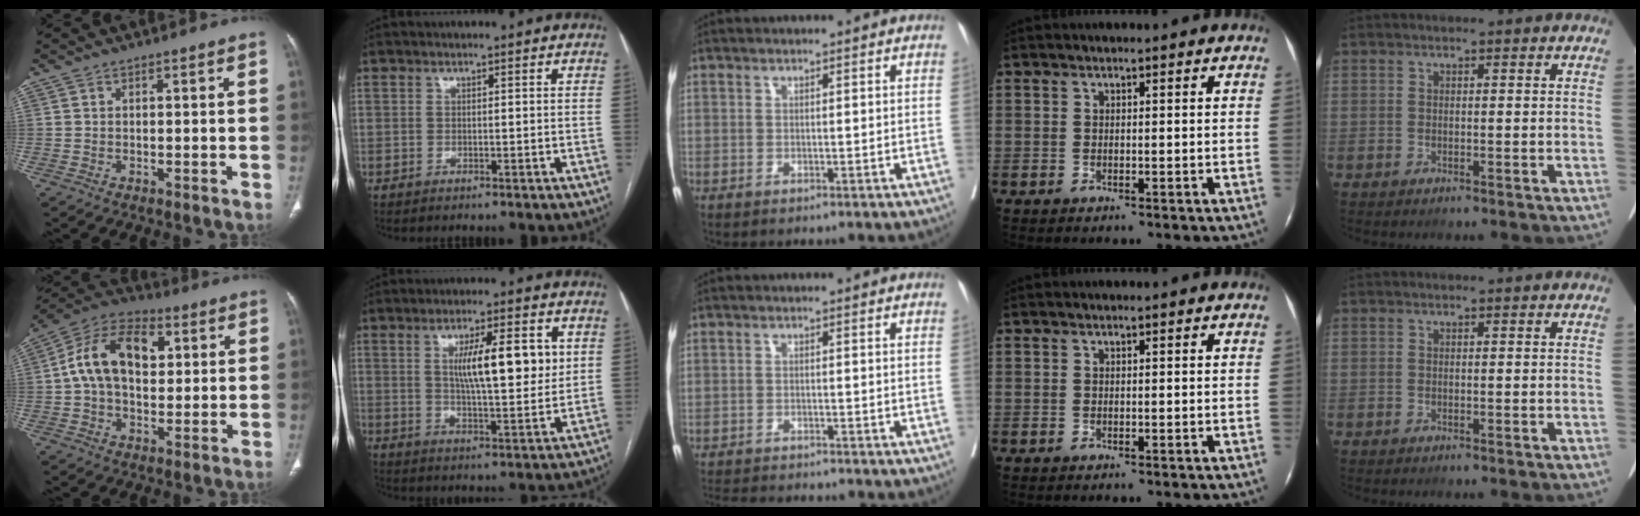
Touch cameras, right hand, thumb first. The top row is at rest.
{"thumb": {"total": 14.9, "force": [2.8, 9.5, 11.1], "torque": [-0.177, 0.023, 0.041]}, "index": {"total": 10.9, "force": [2.8, 2.3, 10.2], "torque": [-0.165, 0.000, 0.047]}, "middle": {"total": 8.5, "force": [-8.0, 0.3, 2.8], "torque": [-0.036, -0.008, -0.114]}}